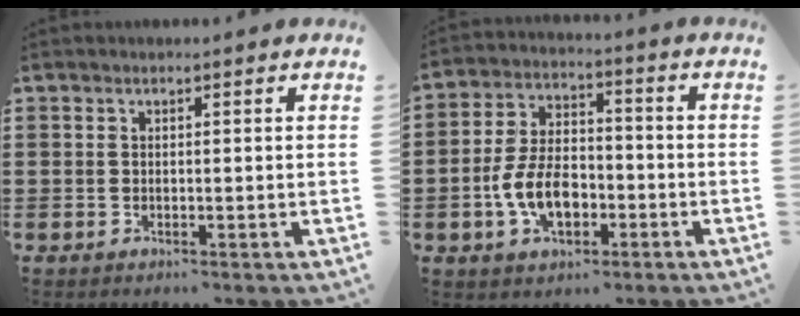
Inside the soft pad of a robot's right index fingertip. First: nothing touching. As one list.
[{"total": 8.6, "force": [-2.7, 5.1, 6.4], "torque": [-0.152, 0.004, -0.057]}]